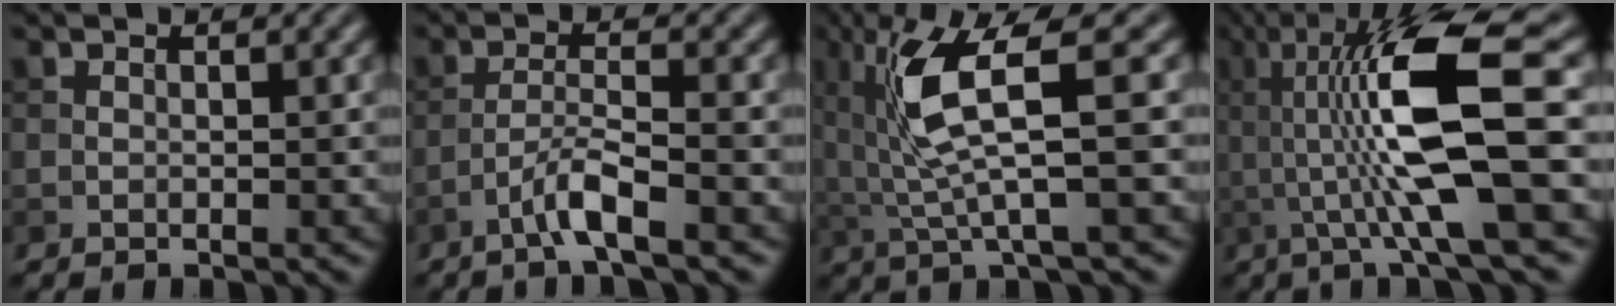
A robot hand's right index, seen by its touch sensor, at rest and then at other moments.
{"total": 3.3, "force": [-2.0, 0.2, 2.6], "torque": [-0.049, 0.012, -0.047]}
{"total": 7.1, "force": [1.4, 1.4, 6.8], "torque": [-0.144, 0.000, 0.029]}
{"total": 11.5, "force": [1.3, 2.6, 11.1], "torque": [-0.186, 0.004, 0.024]}